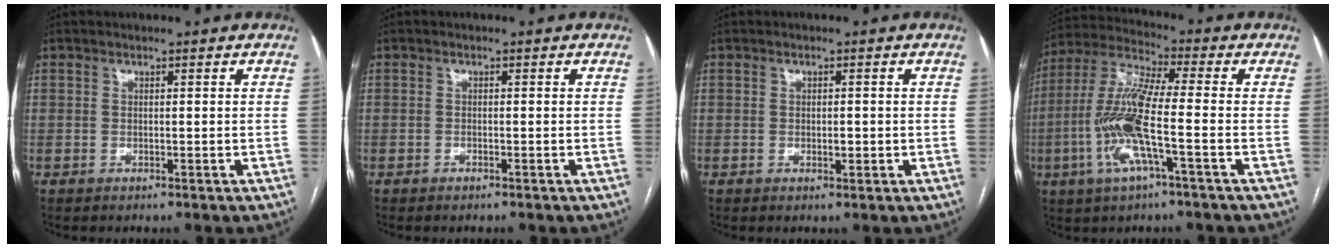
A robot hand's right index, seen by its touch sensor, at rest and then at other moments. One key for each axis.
{"total": 0.6, "fx": -0.5, "fy": 0.1, "fz": 0.3, "tx": -0.010, "ty": -0.001, "tz": -0.007}
{"total": 1.4, "fx": -0.2, "fy": 0.7, "fz": 1.3, "tx": -0.019, "ty": 0.000, "tz": -0.001}
{"total": 12.7, "fx": -3.2, "fy": 1.2, "fz": 12.3, "tx": -0.261, "ty": 0.001, "tz": -0.067}